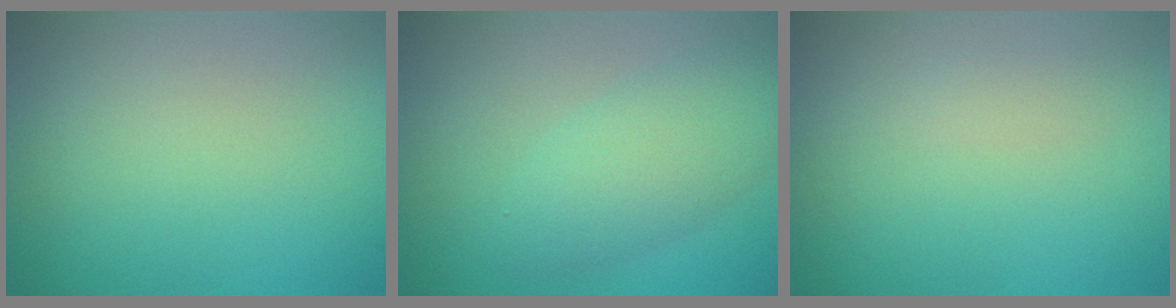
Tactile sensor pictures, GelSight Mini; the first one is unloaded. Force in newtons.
{"total": 4.0, "press": 4.0, "slide": 0.1}
{"total": 0.8, "press": 0.8, "slide": 0.0}